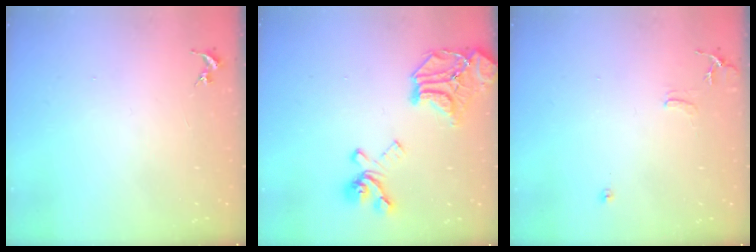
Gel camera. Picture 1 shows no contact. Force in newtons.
{"total": 20.3, "press": 20.2, "slide": 2.2}
{"total": 7.2, "press": 7.2, "slide": 0.8}